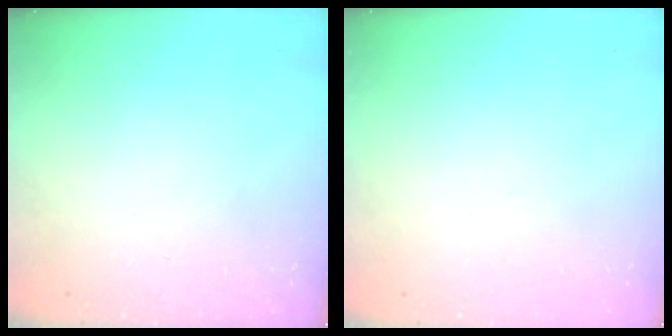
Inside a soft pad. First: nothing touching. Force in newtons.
{"total": 0.0}